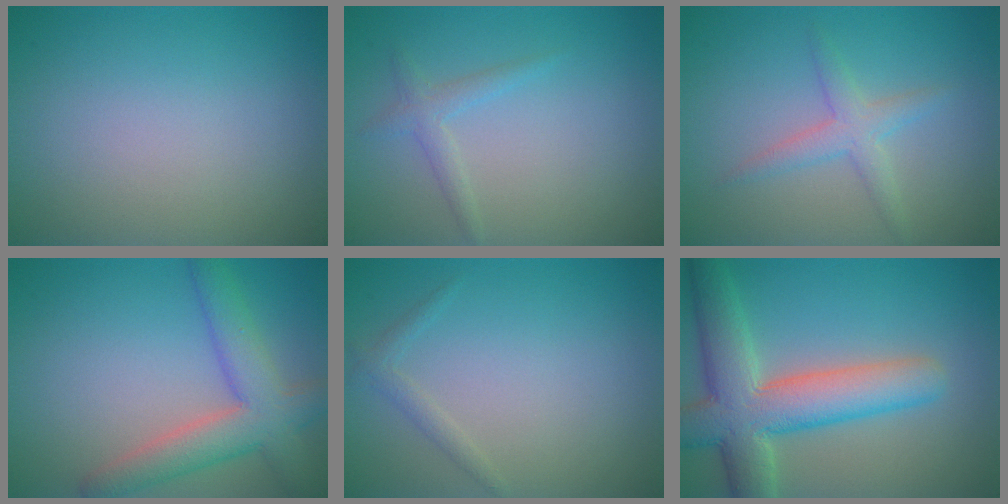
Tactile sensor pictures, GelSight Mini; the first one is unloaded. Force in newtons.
{"total": 1.5, "press": 1.5, "slide": 0.0}
{"total": 2.4, "press": 2.4, "slide": 0.0}
{"total": 5.9, "press": 5.8, "slide": 0.3}
{"total": 1.1, "press": 1.1, "slide": 0.0}
{"total": 8.4, "press": 8.4, "slide": 0.5}